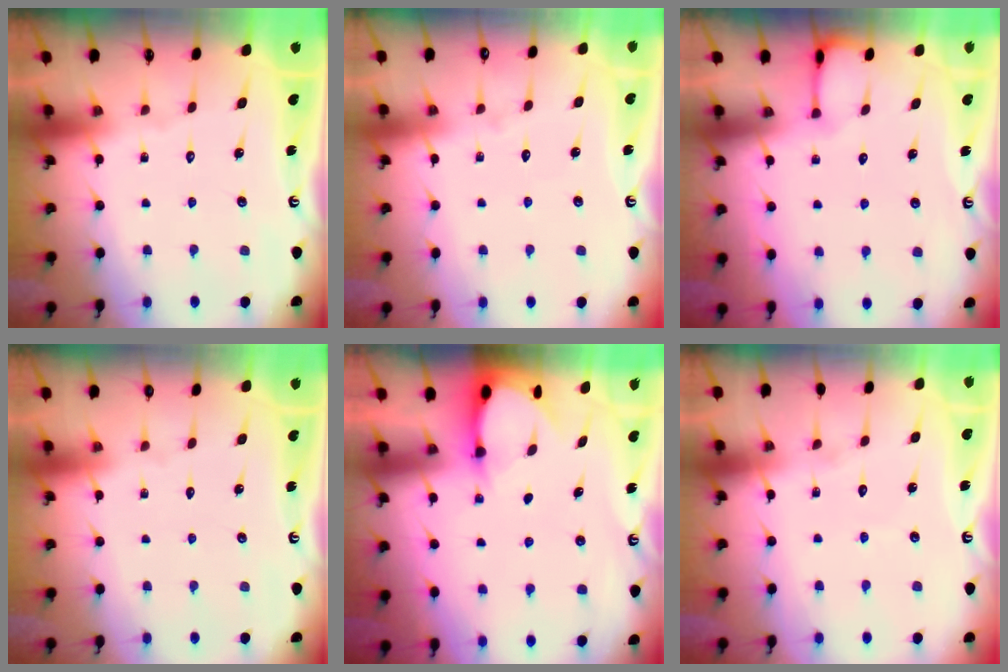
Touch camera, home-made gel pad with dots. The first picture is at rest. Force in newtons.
{"total": 3.8, "press": 3.8, "slide": 0.4}
{"total": 2.0, "press": 2.0, "slide": 0.3}
{"total": 0.0}
{"total": 3.3, "press": 3.2, "slide": 0.4}
{"total": 2.3, "press": 2.3, "slide": 0.2}